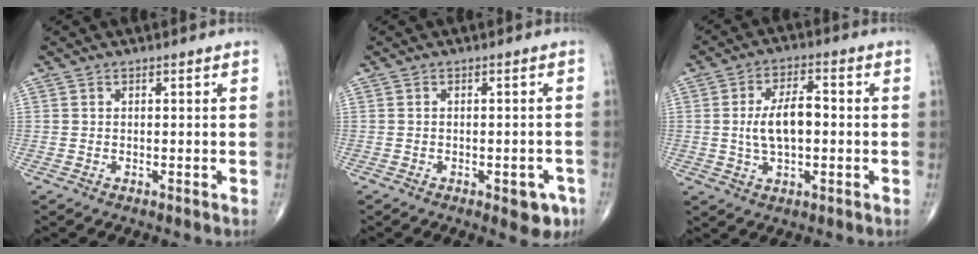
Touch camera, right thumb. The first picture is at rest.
{"total": 4.7, "force": [-2.3, 2.2, 3.4], "torque": [-0.020, 0.007, -0.023]}
{"total": 8.7, "force": [-0.2, 4.3, 7.6], "torque": [-0.135, 0.012, -0.005]}